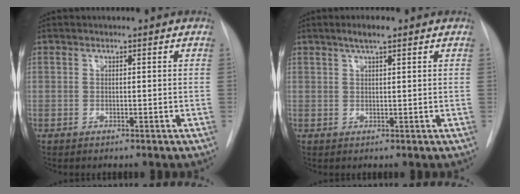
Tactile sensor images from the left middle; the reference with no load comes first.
{"total": 2.8, "force": [1.9, 0.4, 2.0], "torque": [-0.043, 0.004, 0.033]}